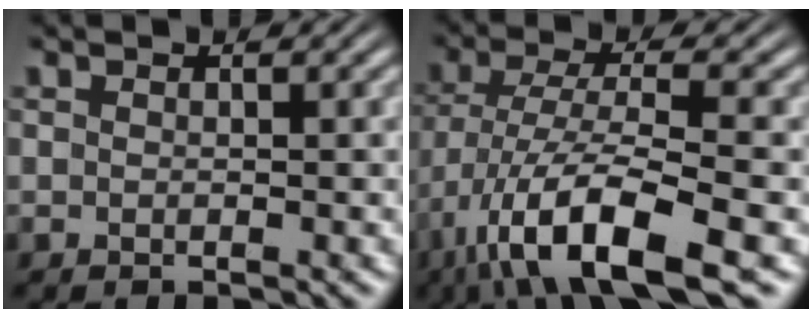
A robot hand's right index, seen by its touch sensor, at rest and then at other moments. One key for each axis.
{"total": 9.1, "fx": -4.3, "fy": 3.2, "fz": 7.4, "tx": -0.152, "ty": -0.043, "tz": -0.040}